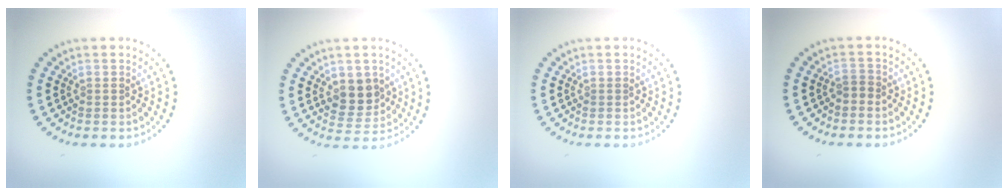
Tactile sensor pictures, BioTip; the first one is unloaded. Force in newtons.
{"total": 3.2, "press": 3.1, "slide": 0.9}
{"total": 0.0}
{"total": 0.9, "press": 0.8, "slide": 0.5}